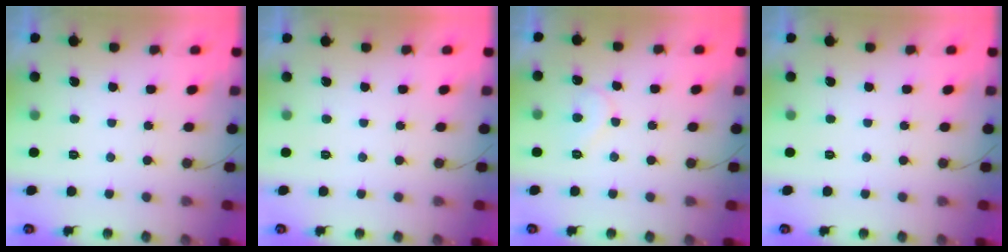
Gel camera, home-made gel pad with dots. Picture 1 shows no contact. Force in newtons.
{"total": 1.8, "press": 1.8, "slide": 0.1}
{"total": 6.8, "press": 6.8, "slide": 0.6}
{"total": 0.0}